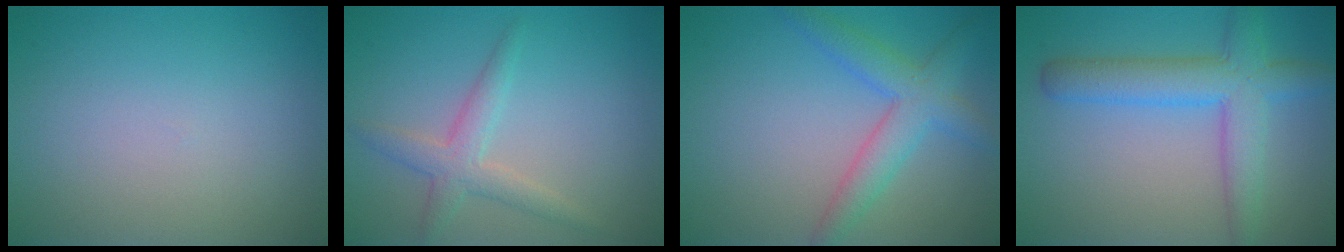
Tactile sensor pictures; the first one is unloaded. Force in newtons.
{"total": 2.7, "press": 2.7, "slide": 0.2}
{"total": 4.1, "press": 4.1, "slide": 0.2}
{"total": 5.5, "press": 5.5, "slide": 0.2}